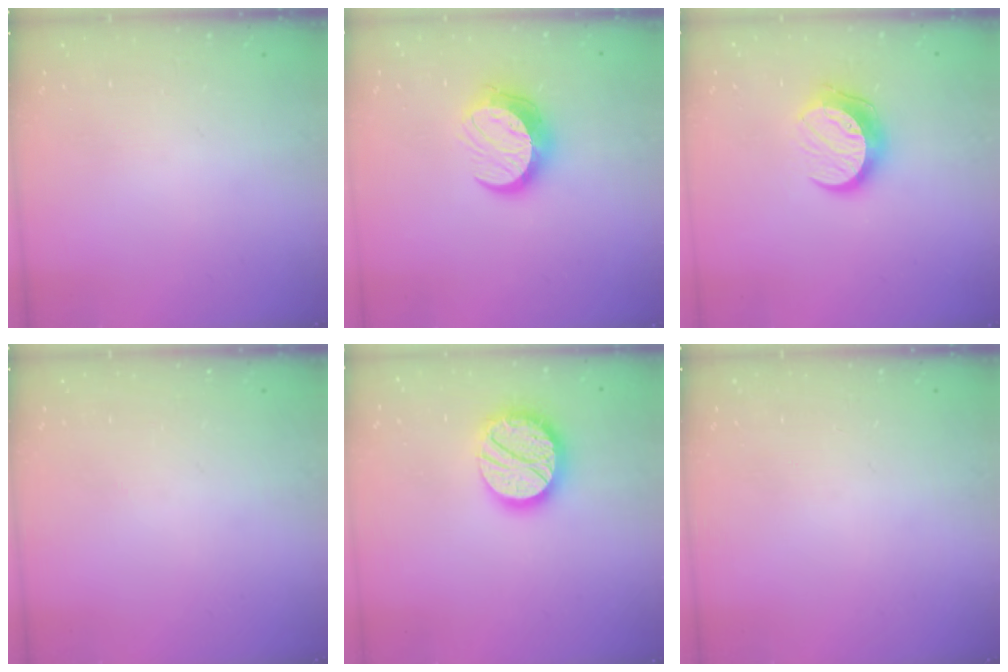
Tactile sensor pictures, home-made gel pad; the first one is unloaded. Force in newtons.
{"total": 11.1, "press": 11.0, "slide": 0.7}
{"total": 10.5, "press": 10.5, "slide": 0.5}
{"total": 0.0}
{"total": 17.8, "press": 17.7, "slide": 1.4}
{"total": 0.0}